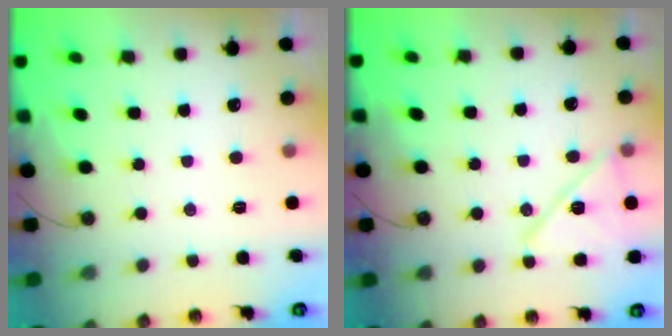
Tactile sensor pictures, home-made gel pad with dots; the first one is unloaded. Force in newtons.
{"total": 13.3, "press": 13.3, "slide": 0.8}